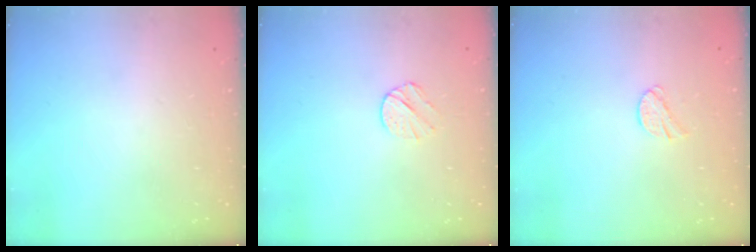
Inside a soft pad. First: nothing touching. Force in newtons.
{"total": 5.9, "press": 5.9, "slide": 1.0}
{"total": 7.9, "press": 7.8, "slide": 0.7}